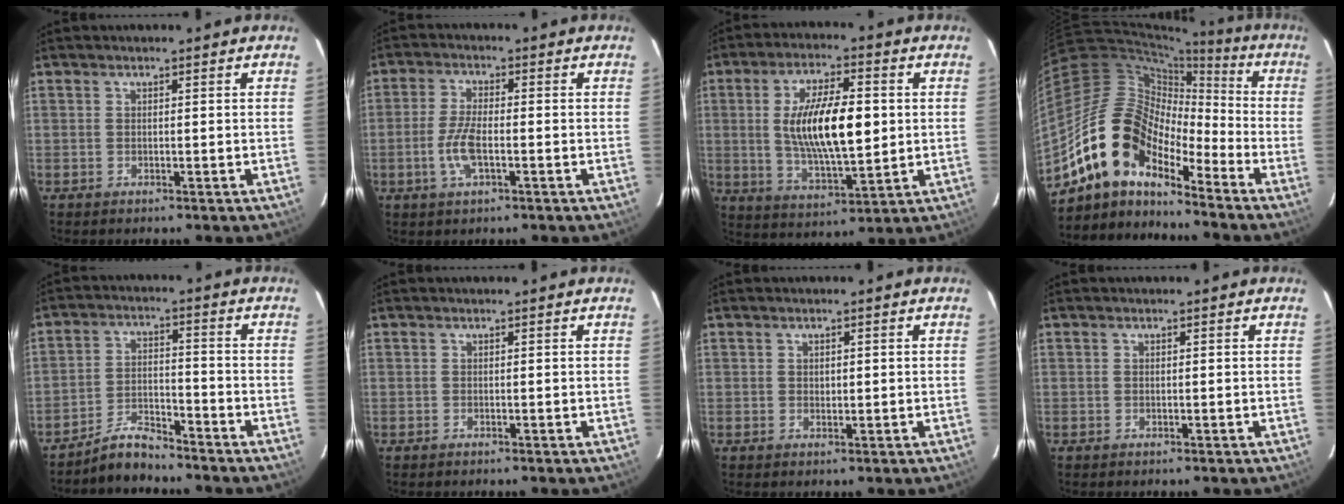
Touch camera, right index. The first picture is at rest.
{"total": 6.2, "force": [-1.9, 2.1, 5.5], "torque": [-0.120, 0.000, -0.039]}
{"total": 15.3, "force": [1.2, 5.3, 14.3], "torque": [-0.257, -0.001, 0.027]}
{"total": 14.8, "force": [-11.2, 6.4, 7.3], "torque": [-0.122, 0.015, -0.225]}
{"total": 5.6, "force": [-5.5, 1.0, 1.0], "torque": [-0.029, 0.022, -0.102]}
{"total": 0.0}
{"total": 1.1, "force": [0.3, 0.9, 0.6], "torque": [-0.008, 0.003, 0.005]}
{"total": 0.0}